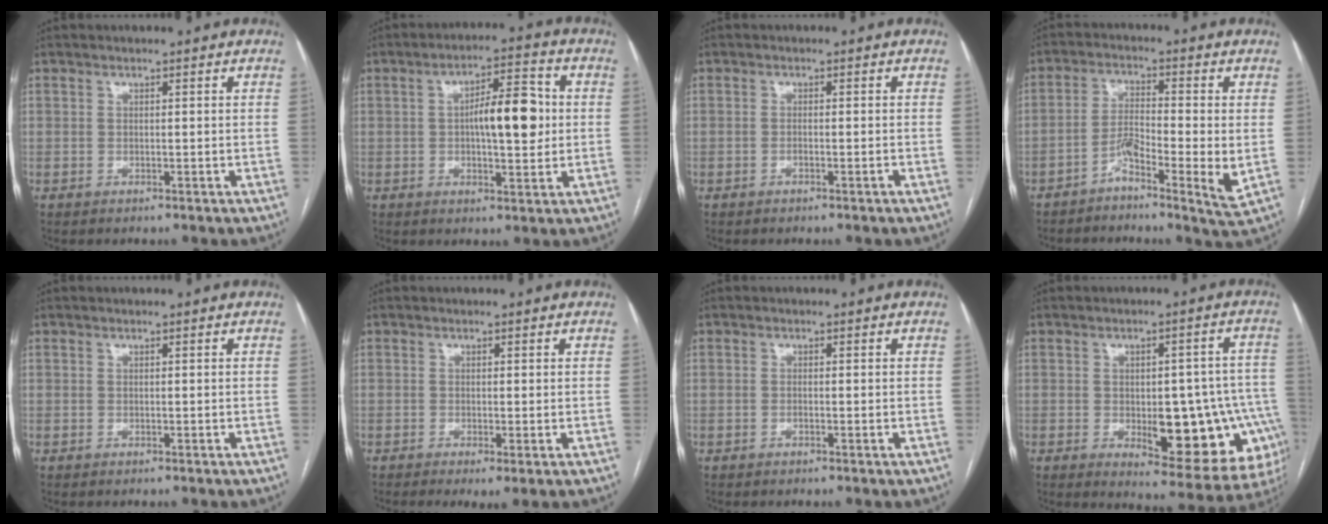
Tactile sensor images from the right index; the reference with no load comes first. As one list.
[{"total": 9.6, "force": [0.5, 2.8, 9.1], "torque": [-0.143, 0.017, 0.008]}, {"total": 1.0, "force": [-0.6, 0.0, 0.8], "torque": [-0.017, 0.001, -0.007]}, {"total": 6.7, "force": [-2.4, 0.7, 6.2], "torque": [-0.112, 0.007, -0.044]}, {"total": 0.0}, {"total": 2.3, "force": [-0.9, 0.4, 2.1], "torque": [-0.032, -0.008, -0.011]}, {"total": 0.6, "force": [-0.2, 0.0, 0.5], "torque": [-0.011, 0.001, 0.000]}, {"total": 17.2, "force": [-4.4, 7.0, 15.0], "torque": [-0.119, 0.025, -0.032]}]